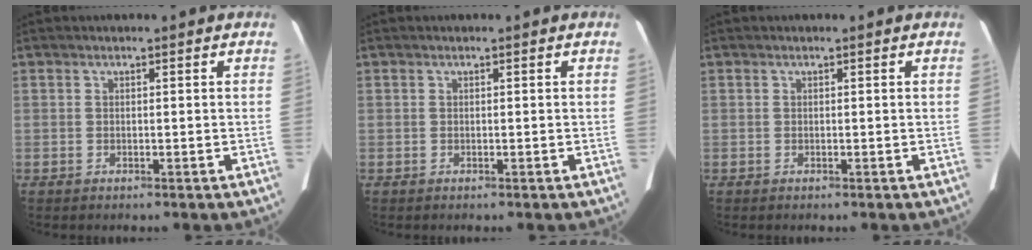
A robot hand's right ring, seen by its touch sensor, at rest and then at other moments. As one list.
[{"total": 0.0}, {"total": 0.0}]